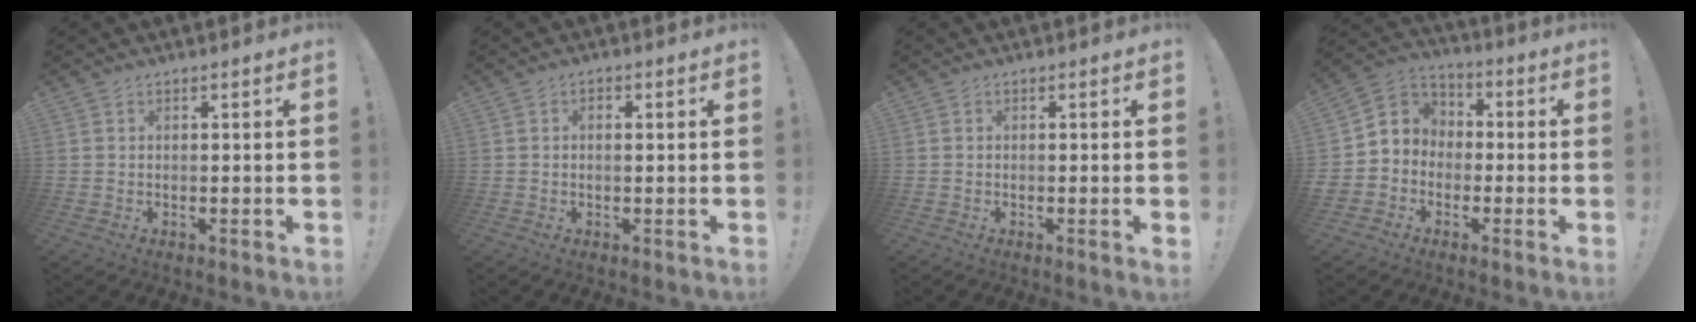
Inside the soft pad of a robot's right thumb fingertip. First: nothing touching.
{"total": 0.8, "force": [-0.1, 0.3, 0.7], "torque": [-0.005, 0.000, -0.004]}
{"total": 1.4, "force": [-0.2, -0.5, 1.3], "torque": [-0.029, 0.002, -0.004]}
{"total": 7.3, "force": [-2.1, 6.9, 1.2], "torque": [-0.023, 0.023, -0.030]}